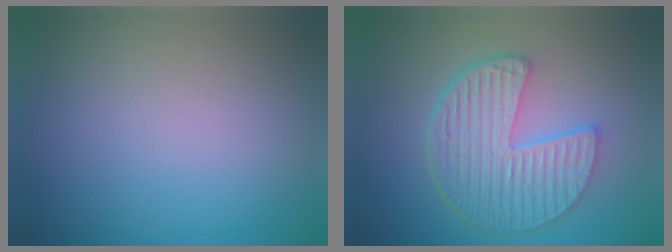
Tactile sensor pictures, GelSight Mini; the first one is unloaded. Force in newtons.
{"total": 6.3, "press": 4.8, "slide": 4.1}